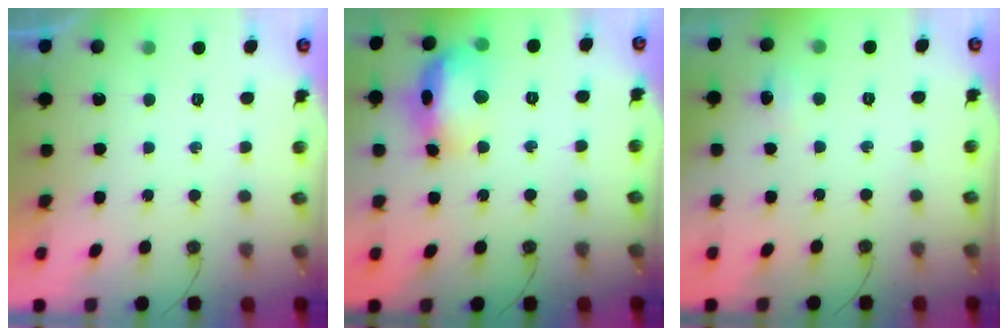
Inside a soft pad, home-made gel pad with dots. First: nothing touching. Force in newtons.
{"total": 14.3, "press": 14.1, "slide": 2.0}
{"total": 5.7, "press": 4.7, "slide": 3.2}